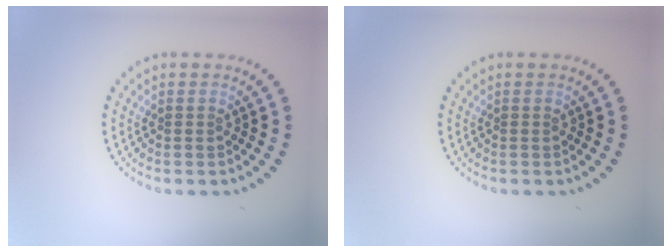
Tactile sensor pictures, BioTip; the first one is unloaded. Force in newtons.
{"total": 0.0}